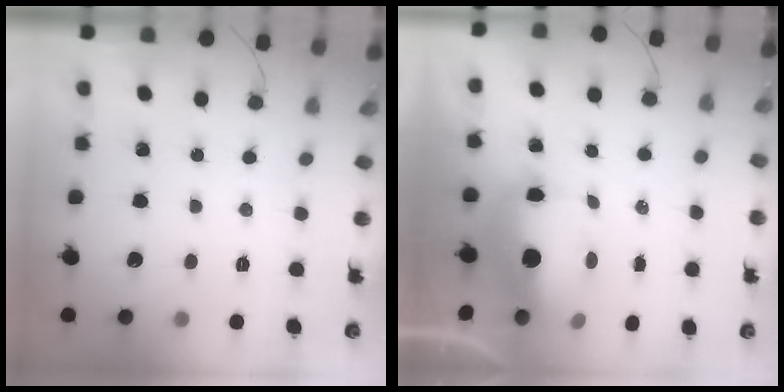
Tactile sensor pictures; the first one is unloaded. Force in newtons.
{"total": 8.2, "press": 8.0, "slide": 1.8}